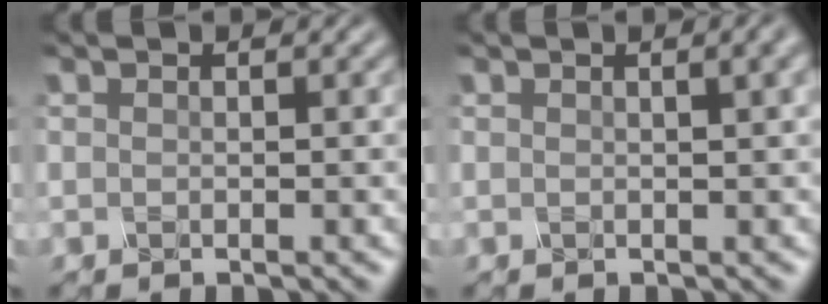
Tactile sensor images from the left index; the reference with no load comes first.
{"total": 5.5, "force": [2.3, 2.7, 4.2], "torque": [-0.019, 0.045, 0.005]}